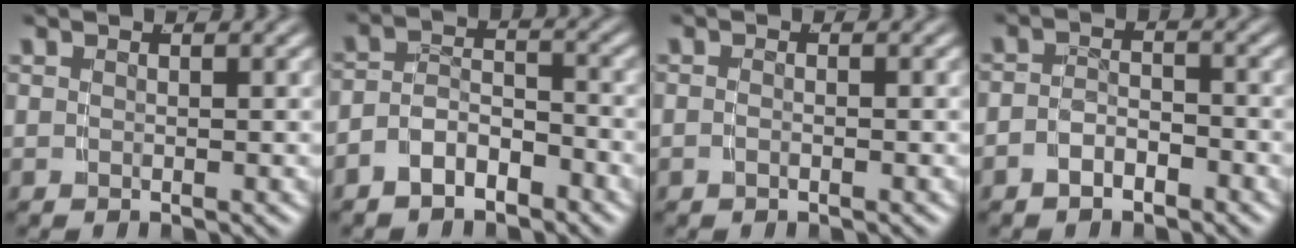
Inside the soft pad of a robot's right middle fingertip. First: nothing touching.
{"total": 4.6, "force": [-3.1, 3.0, 1.8], "torque": [-0.027, -0.009, -0.054]}
{"total": 0.8, "force": [-0.6, 0.0, 0.5], "torque": [-0.013, -0.001, -0.012]}
{"total": 2.8, "force": [-2.1, 1.5, 1.1], "torque": [-0.017, -0.004, -0.036]}